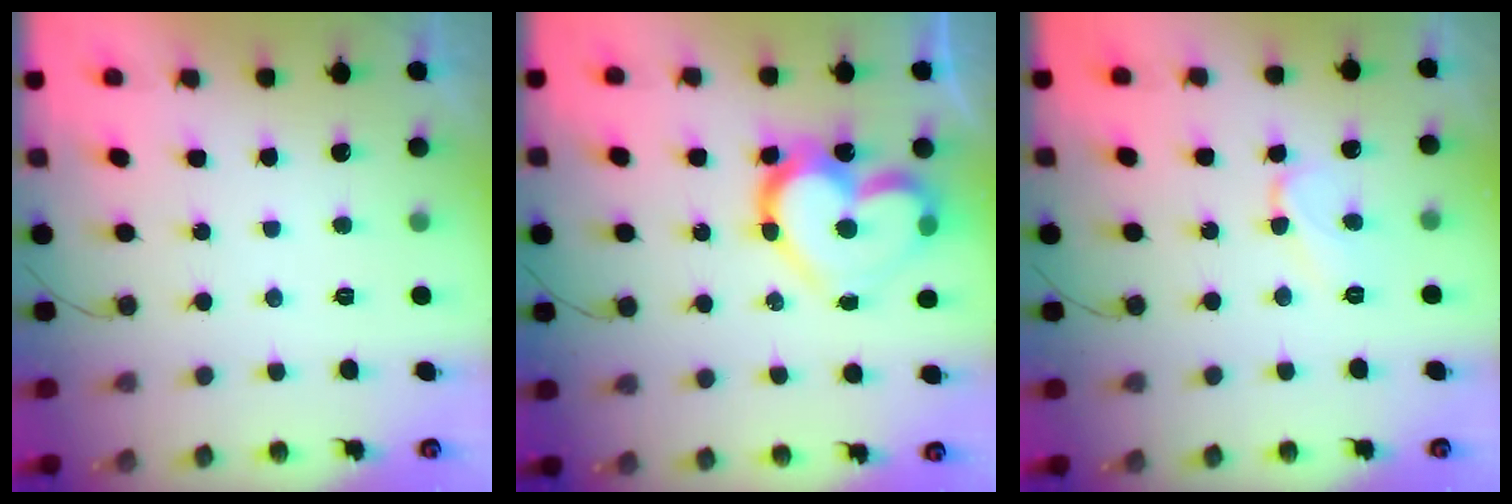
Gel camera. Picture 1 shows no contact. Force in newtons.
{"total": 18.1, "press": 18.0, "slide": 2.1}
{"total": 6.3, "press": 6.3, "slide": 0.6}